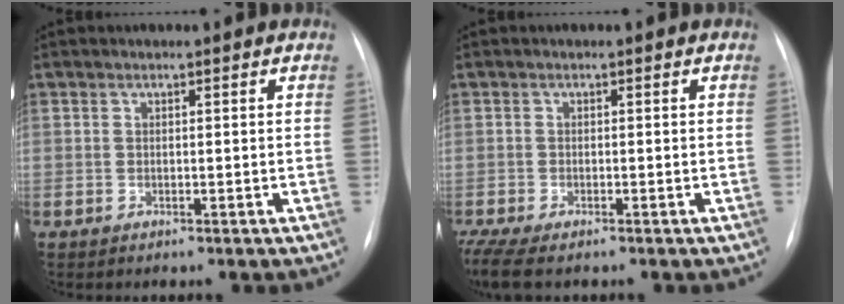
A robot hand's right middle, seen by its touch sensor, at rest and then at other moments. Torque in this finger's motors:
{"motor_torque": [0.78, -0.74, 0.05, 0.04]}